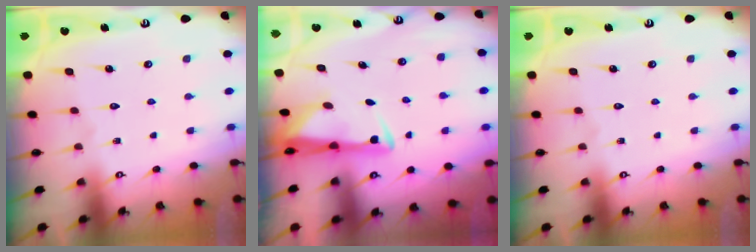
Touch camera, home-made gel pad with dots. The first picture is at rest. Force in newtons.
{"total": 2.9, "press": 2.8, "slide": 0.8}
{"total": 0.0}